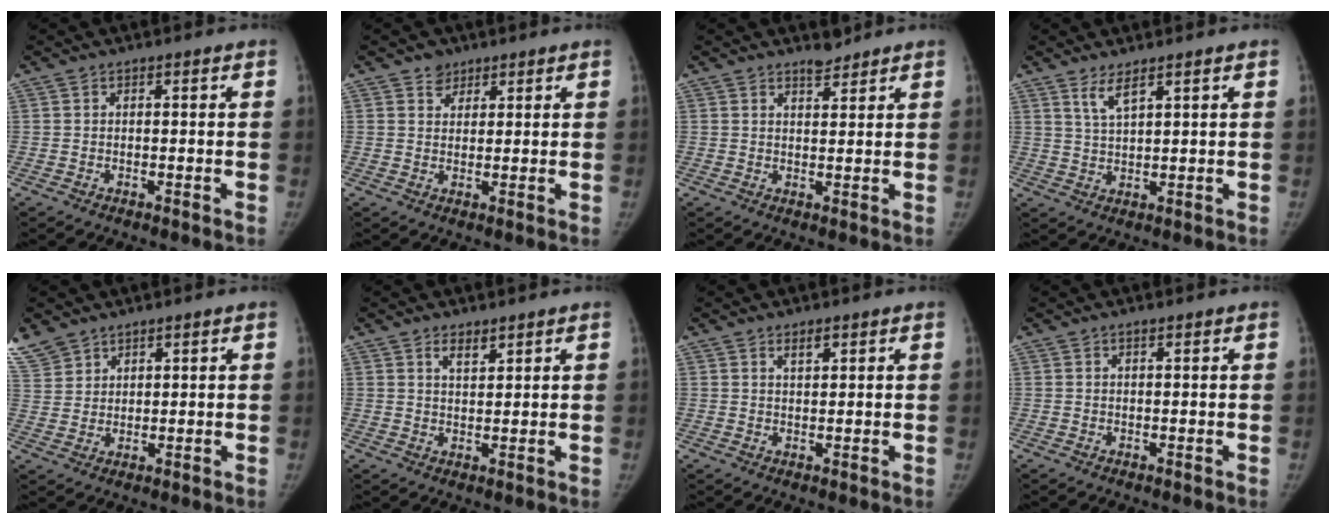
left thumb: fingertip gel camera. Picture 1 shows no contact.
{"total": 2.8, "force": [1.9, 2.1, 0.4], "torque": [0.015, -0.010, 0.026]}
{"total": 2.4, "force": [2.3, 0.8, 0.5], "torque": [0.004, -0.019, 0.036]}
{"total": 3.6, "force": [2.4, 0.7, 2.6], "torque": [-0.049, -0.018, 0.053]}
{"total": 7.6, "force": [5.7, 4.6, 2.0], "torque": [-0.036, -0.006, 0.129]}
{"total": 2.8, "force": [2.0, 1.0, 1.6], "torque": [-0.020, -0.017, 0.038]}
{"total": 2.0, "force": [1.4, 0.7, 1.2], "torque": [-0.016, -0.009, 0.026]}
{"total": 0.7, "force": [0.5, 0.1, 0.4], "torque": [-0.008, -0.001, 0.010]}